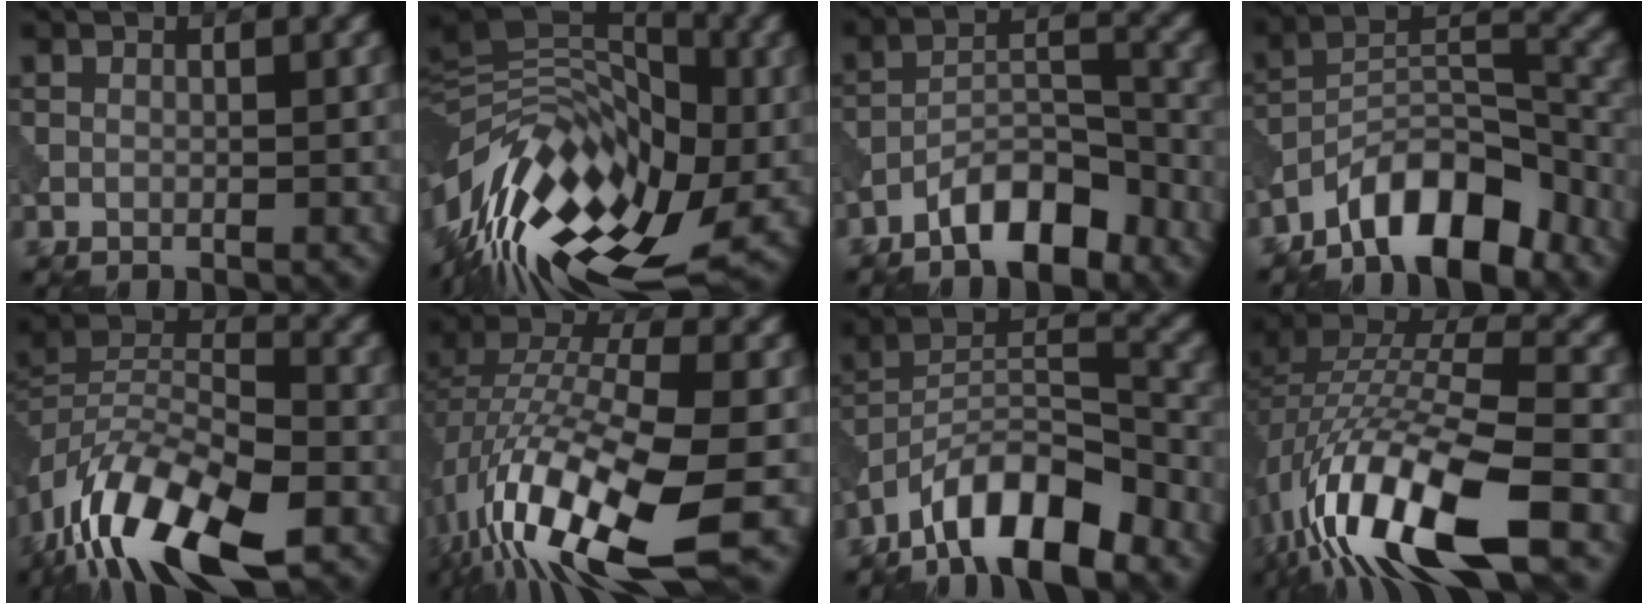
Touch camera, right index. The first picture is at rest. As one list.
[{"total": 15.2, "force": [-4.4, 8.3, 12.0], "torque": [-0.216, 0.017, -0.092]}, {"total": 6.2, "force": [-4.6, 2.2, 3.6], "torque": [-0.050, 0.010, -0.085]}, {"total": 9.0, "force": [-6.7, 3.4, 5.0], "torque": [-0.063, 0.012, -0.130]}, {"total": 13.6, "force": [-8.4, 5.3, 9.3], "torque": [-0.181, -0.003, -0.166]}, {"total": 15.4, "force": [-6.6, 5.2, 12.9], "torque": [-0.264, -0.010, -0.117]}, {"total": 9.9, "force": [-7.1, 3.2, 6.1], "torque": [-0.092, 0.010, -0.140]}, {"total": 14.6, "force": [-7.2, 5.0, 11.6], "torque": [-0.234, -0.002, -0.131]}]